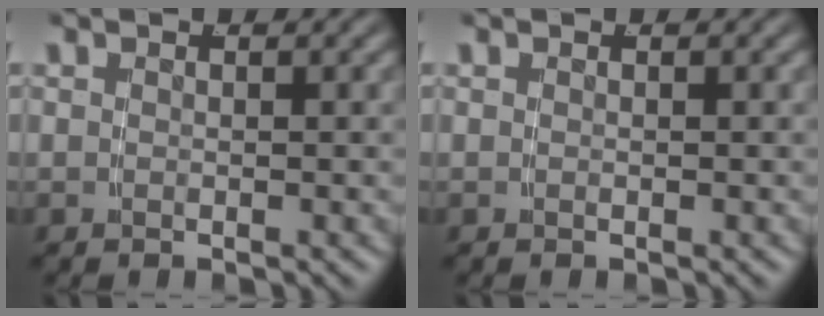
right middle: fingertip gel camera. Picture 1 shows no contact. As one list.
[{"total": 0.0}]